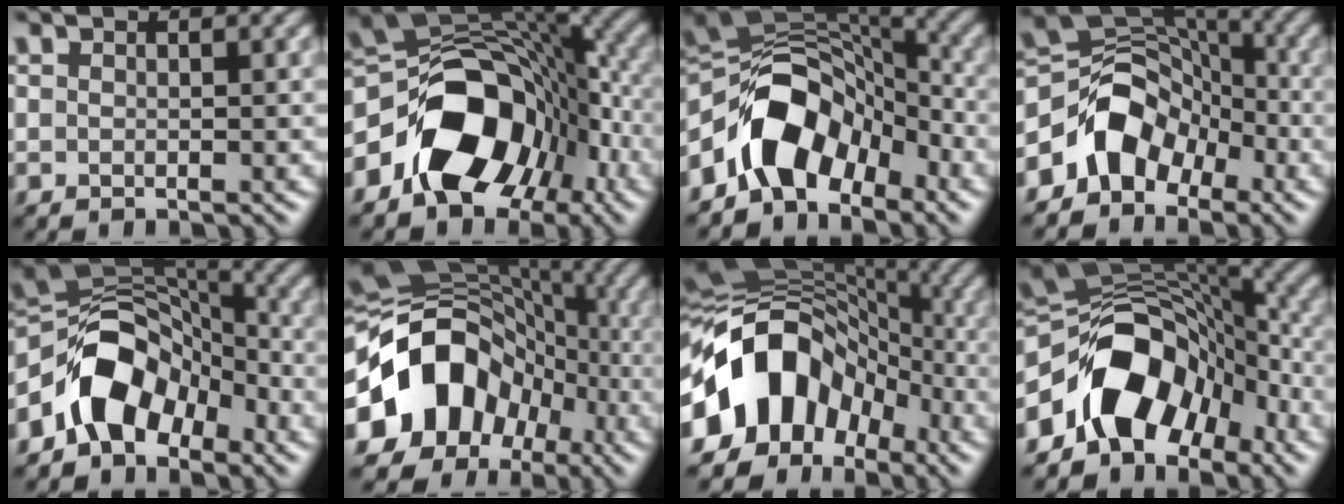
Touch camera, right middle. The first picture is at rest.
{"total": 12.3, "force": [-4.9, 8.2, 7.7], "torque": [-0.111, 0.004, -0.092]}
{"total": 9.0, "force": [-4.8, 5.5, 5.3], "torque": [-0.063, 0.014, -0.096]}
{"total": 6.5, "force": [-3.4, 4.7, 2.9], "torque": [-0.027, 0.008, -0.063]}
{"total": 8.0, "force": [-4.3, 5.1, 4.4], "torque": [-0.052, 0.011, -0.088]}
{"total": 12.3, "force": [-4.1, 9.5, 6.7], "torque": [-0.105, 0.015, -0.081]}
{"total": 12.7, "force": [-4.8, 9.0, 7.6], "torque": [-0.121, 0.022, -0.103]}
{"total": 10.6, "force": [-5.3, 6.6, 6.4], "torque": [-0.081, 0.017, -0.103]}